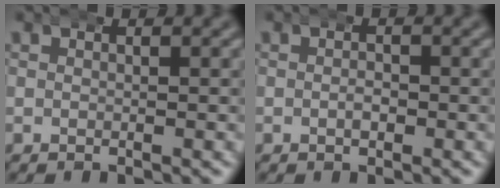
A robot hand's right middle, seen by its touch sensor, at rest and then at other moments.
{"total": 1.5, "force": [-0.4, 0.9, 1.1], "torque": [-0.012, 0.000, -0.010]}